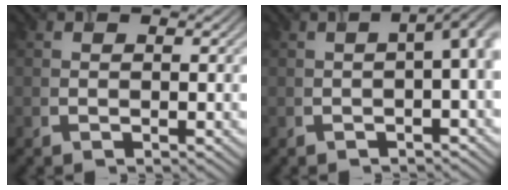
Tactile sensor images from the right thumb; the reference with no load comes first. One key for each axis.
{"total": 3.8, "fx": -0.2, "fy": 1.1, "fz": 3.7, "tx": -0.048, "ty": 0.005, "tz": -0.001}